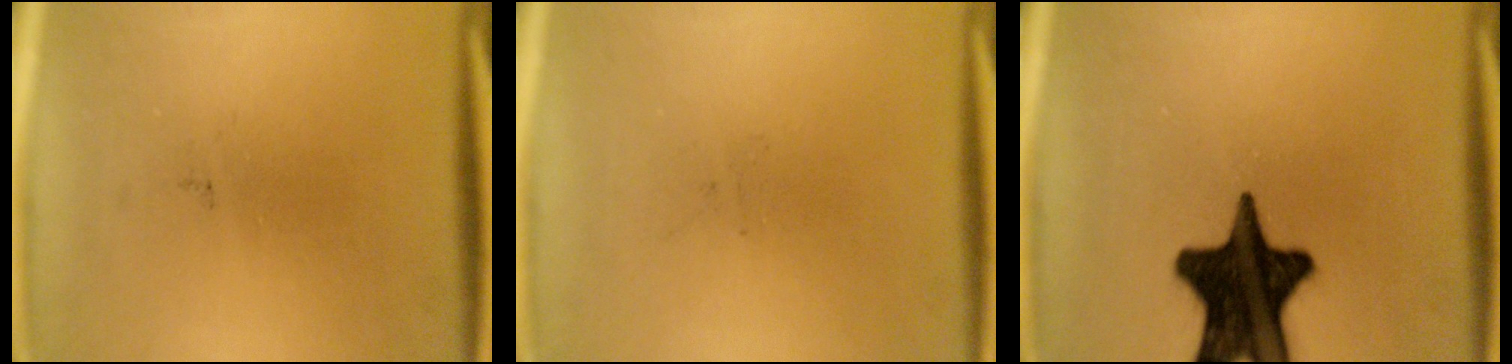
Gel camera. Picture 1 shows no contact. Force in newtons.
{"total": 0.0}
{"total": 18.9}